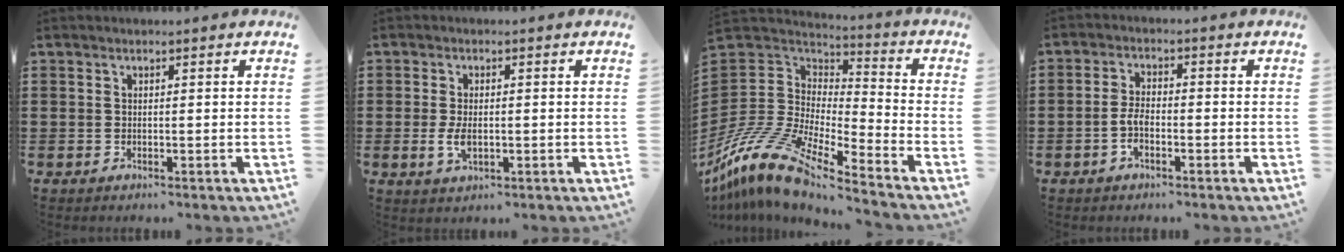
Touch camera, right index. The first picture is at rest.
{"total": 3.2, "force": [-0.4, 1.7, 2.7], "torque": [-0.065, -0.004, -0.009]}
{"total": 12.4, "force": [-10.3, 3.0, 6.2], "torque": [-0.163, 0.002, -0.210]}
{"total": 3.4, "force": [-1.4, 1.3, 2.8], "torque": [-0.073, -0.005, -0.033]}